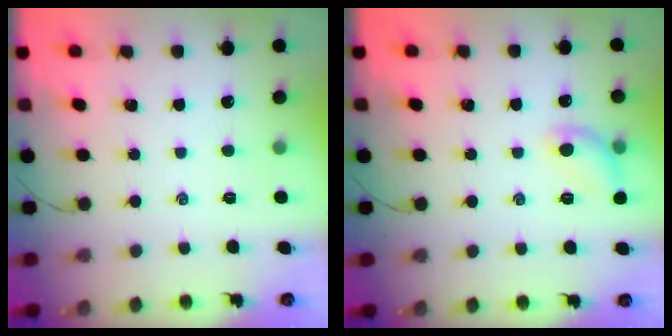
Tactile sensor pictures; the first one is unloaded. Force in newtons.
{"total": 7.7, "press": 7.6, "slide": 0.4}